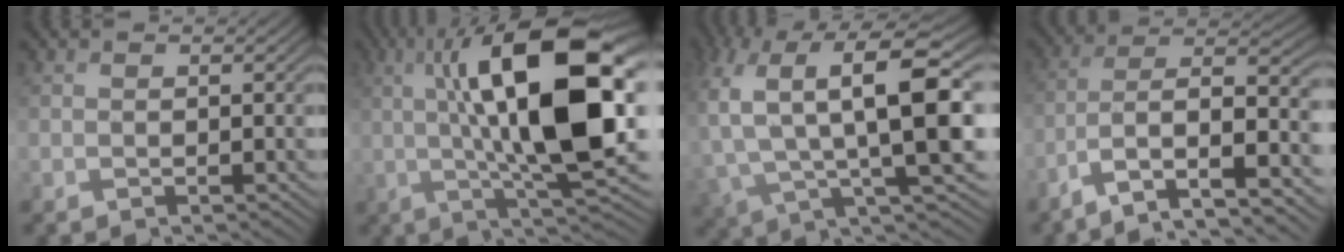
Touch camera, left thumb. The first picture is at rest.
{"total": 17.2, "force": [2.2, 4.9, 16.3], "torque": [-0.267, 0.007, 0.036]}
{"total": 13.9, "force": [-0.5, 5.2, 12.8], "torque": [-0.269, -0.009, -0.004]}
{"total": 11.2, "force": [-5.3, 3.7, 9.1], "torque": [-0.171, -0.003, -0.097]}